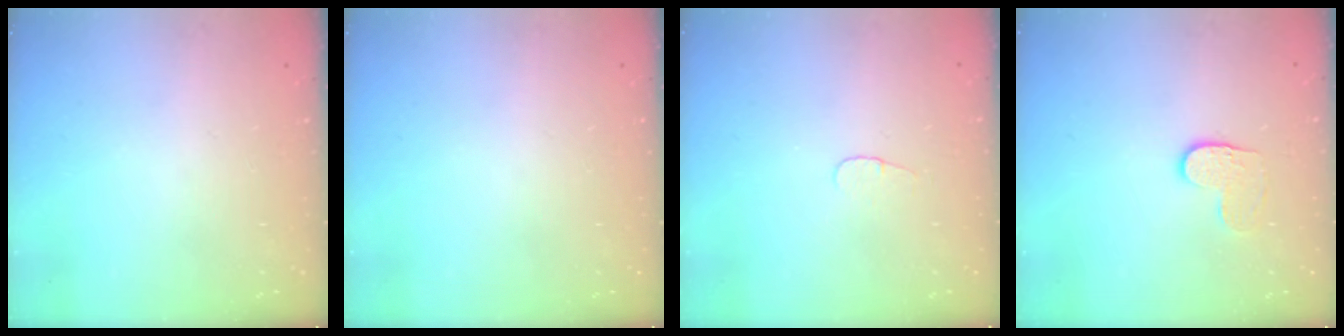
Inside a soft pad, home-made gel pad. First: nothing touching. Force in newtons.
{"total": 0.0}
{"total": 3.4, "press": 3.3, "slide": 0.4}
{"total": 4.3, "press": 4.3, "slide": 0.5}